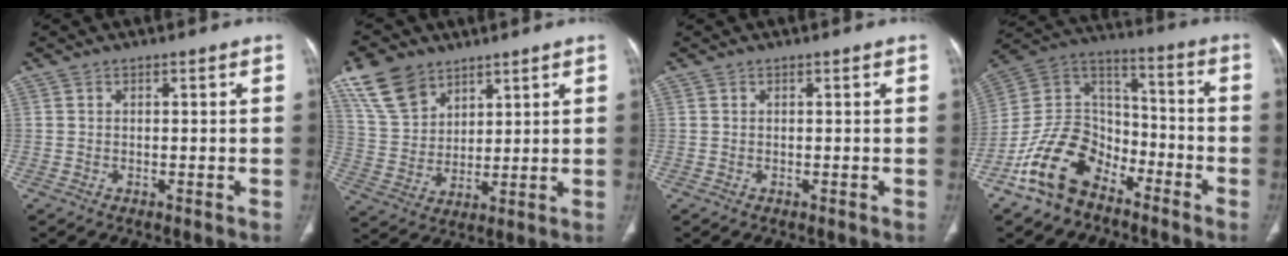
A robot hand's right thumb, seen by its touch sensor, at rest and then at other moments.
{"total": 11.4, "force": [7.4, 7.3, 4.7], "torque": [-0.078, -0.023, 0.152]}
{"total": 0.0}
{"total": 15.7, "force": [-9.8, 9.9, 7.2], "torque": [-0.113, 0.088, -0.188]}